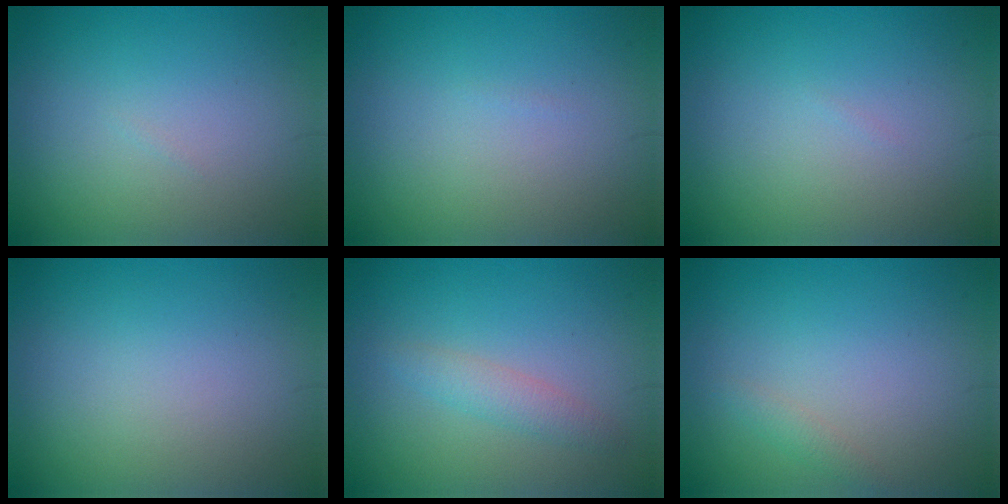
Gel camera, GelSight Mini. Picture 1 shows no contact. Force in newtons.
{"total": 0.0}
{"total": 0.0}
{"total": 0.0}
{"total": 1.7, "press": 1.7, "slide": 0.1}
{"total": 0.8, "press": 0.8, "slide": 0.1}